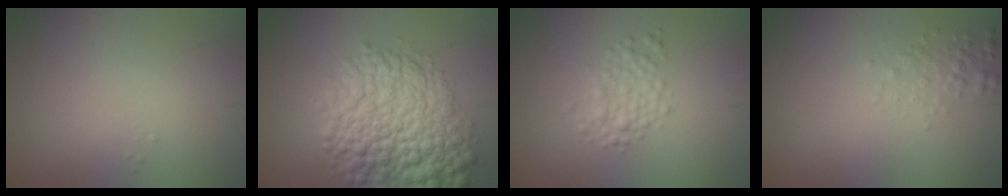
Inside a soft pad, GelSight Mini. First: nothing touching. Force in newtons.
{"total": 10.0, "press": 10.0, "slide": 0.3}
{"total": 2.4, "press": 2.4, "slide": 0.0}
{"total": 1.5, "press": 1.5, "slide": 0.0}